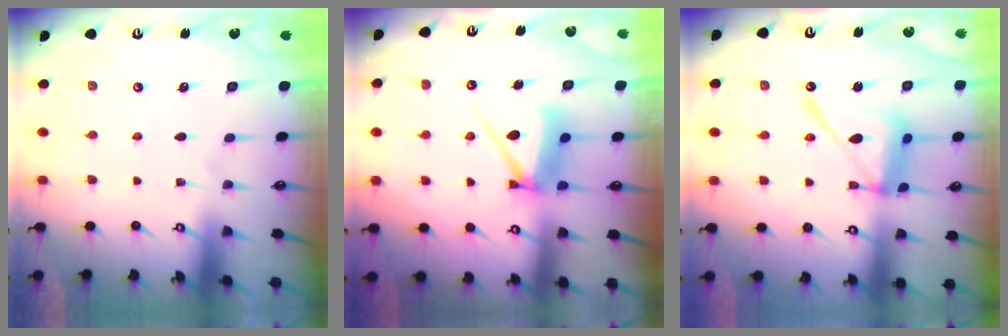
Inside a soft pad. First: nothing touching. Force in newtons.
{"total": 8.7, "press": 8.7, "slide": 1.0}
{"total": 14.4, "press": 14.4, "slide": 1.4}